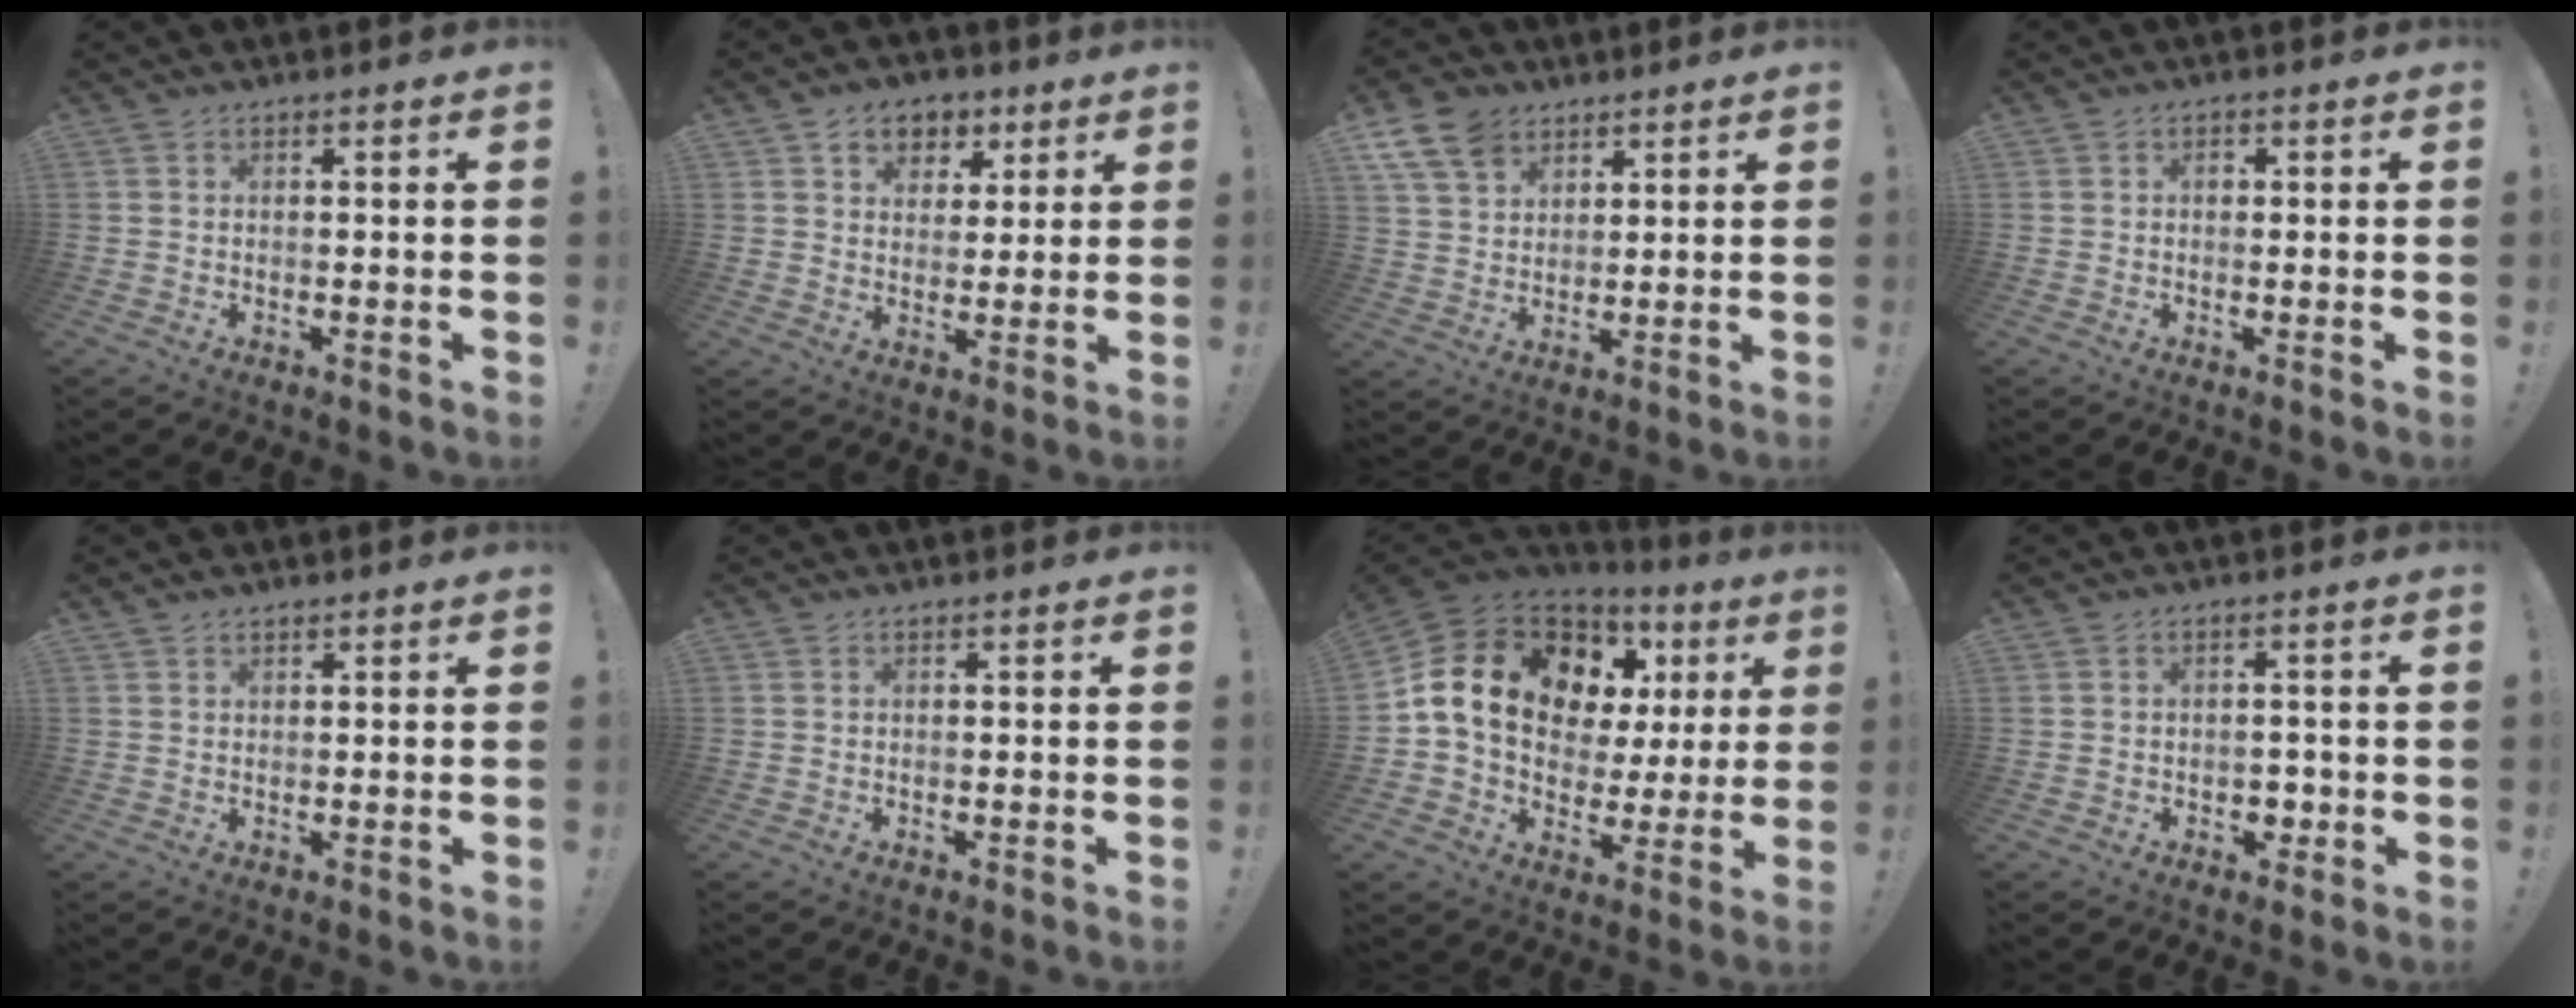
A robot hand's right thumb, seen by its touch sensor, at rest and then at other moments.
{"total": 7.8, "force": [3.7, 6.4, 2.4], "torque": [-0.031, -0.017, 0.071]}
{"total": 10.6, "force": [6.7, 7.0, 4.3], "torque": [-0.081, -0.029, 0.134]}
{"total": 0.9, "force": [-0.2, 0.7, 0.5], "torque": [-0.010, 0.004, -0.006]}
{"total": 1.1, "force": [0.9, 0.6, 0.1], "torque": [-0.002, -0.002, 0.017]}
{"total": 0.0}
{"total": 18.2, "force": [6.4, 12.1, 11.9], "torque": [-0.209, -0.022, 0.130]}
{"total": 3.0, "force": [-0.6, 2.6, 1.3], "torque": [-0.007, -0.003, -0.013]}